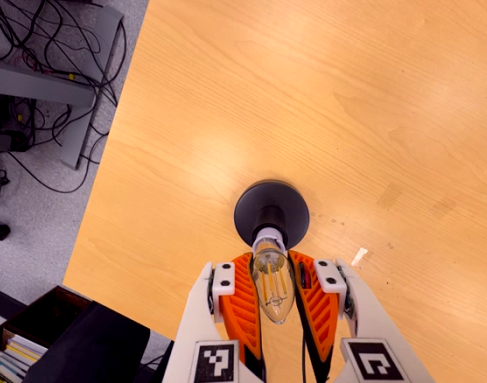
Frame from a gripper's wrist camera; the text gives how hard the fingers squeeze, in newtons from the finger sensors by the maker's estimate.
{"total": 22.1, "left": 21.7, "right": 22.4}